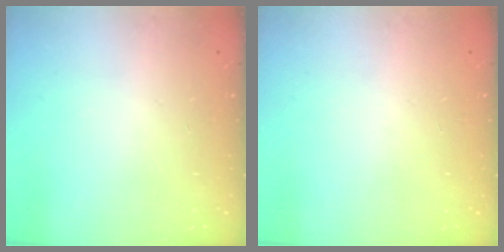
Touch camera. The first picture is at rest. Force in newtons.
{"total": 0.0}